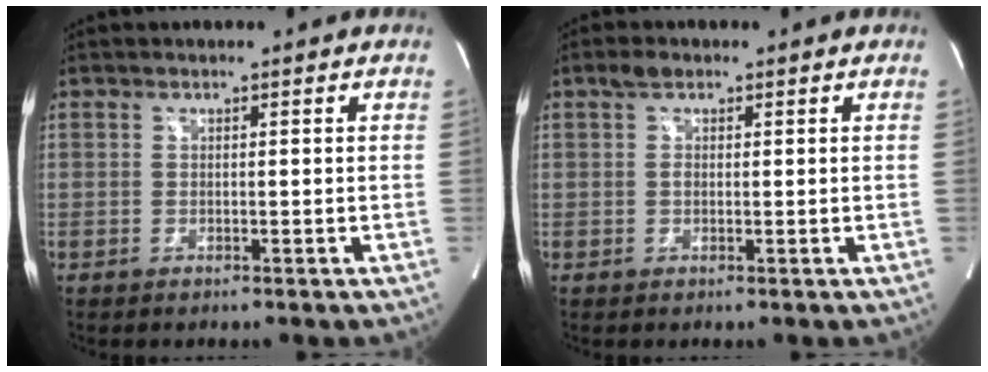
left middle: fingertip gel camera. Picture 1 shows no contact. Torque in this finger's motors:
{"motor_torque": [0.23, -0.09, 0.07, 0.02]}